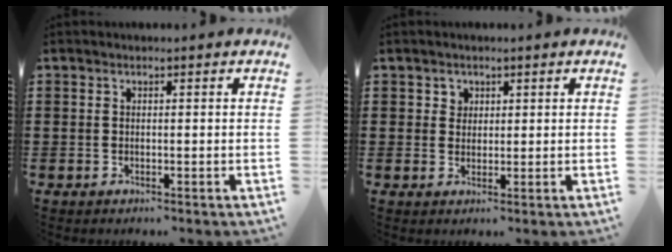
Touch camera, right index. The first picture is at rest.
{"total": 1.8, "force": [0.8, 1.6, 0.2], "torque": [-0.010, 0.007, 0.015]}